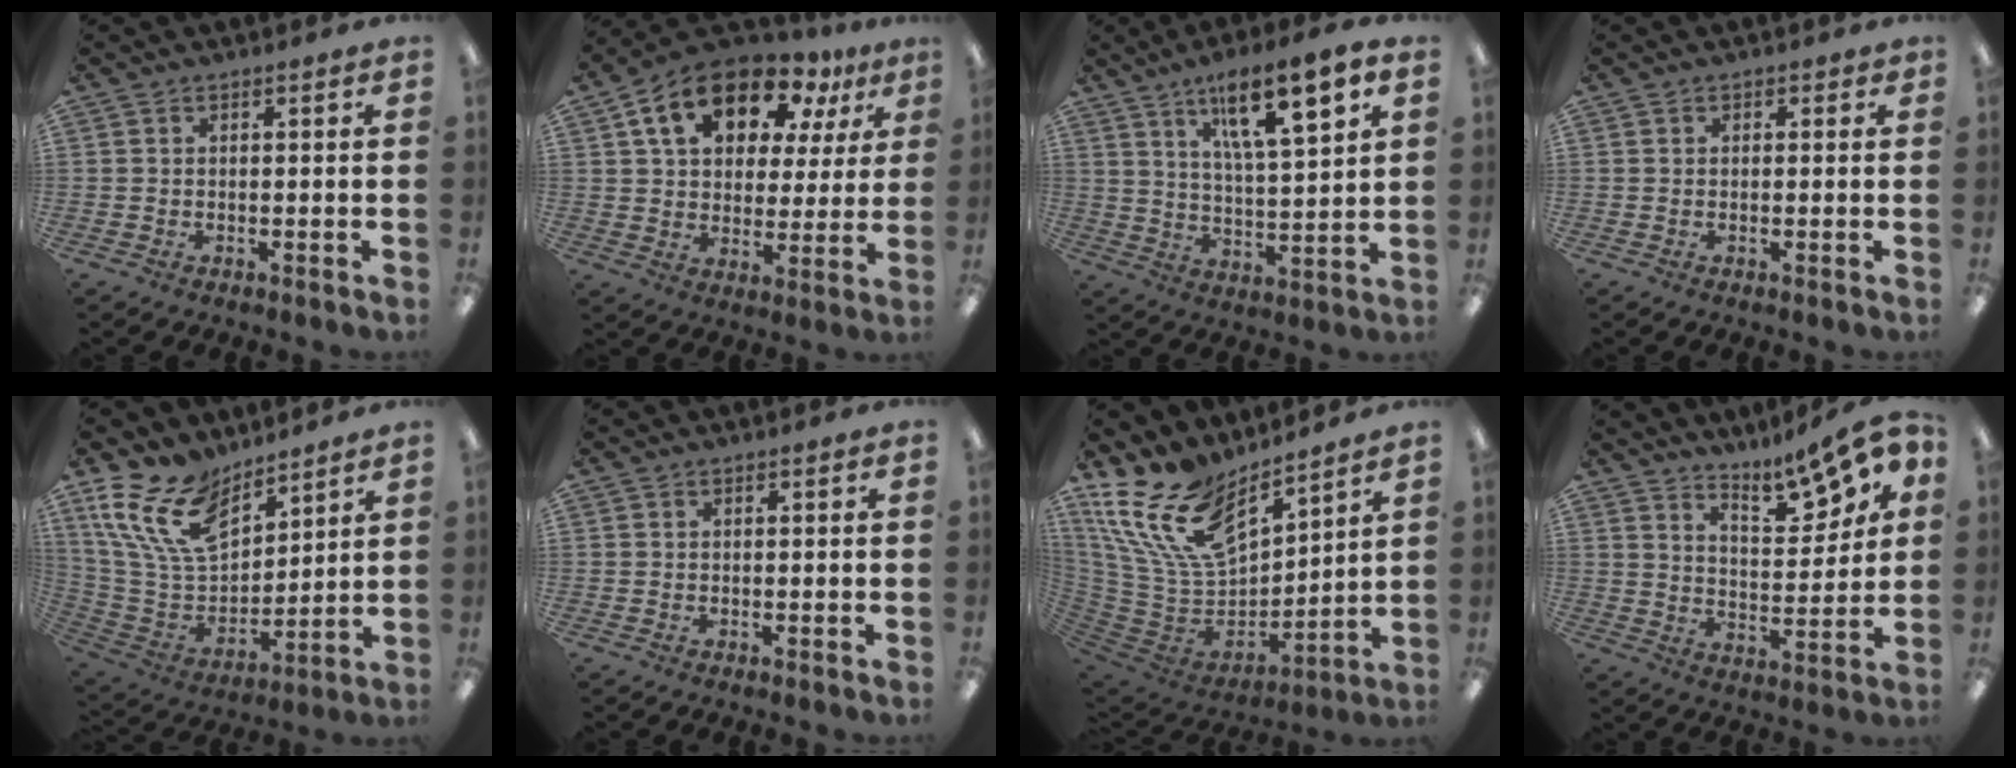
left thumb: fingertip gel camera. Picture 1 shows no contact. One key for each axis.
{"total": 16.5, "fx": 9.6, "fy": 9.6, "fz": 9.4, "tx": -0.164, "ty": -0.032, "tz": 0.168}
{"total": 13.9, "fx": 8.8, "fy": 3.4, "fz": 10.3, "tx": -0.161, "ty": -0.044, "tz": 0.140}
{"total": 0.6, "fx": 0.2, "fy": 0.6, "fz": 0.1, "tx": 0.007, "ty": 0.000, "tz": 0.001}
{"total": 17.5, "fx": 10.9, "fy": 9.9, "fz": 9.5, "tx": -0.216, "ty": -0.049, "tz": 0.206}
{"total": 0.0}
{"total": 19.6, "fx": 12.4, "fy": 10.5, "fz": 10.9, "tx": -0.241, "ty": -0.079, "tz": 0.228}
{"total": 12.2, "fx": 9.8, "fy": 4.1, "fz": 6.1, "tx": -0.070, "ty": -0.074, "tz": 0.168}